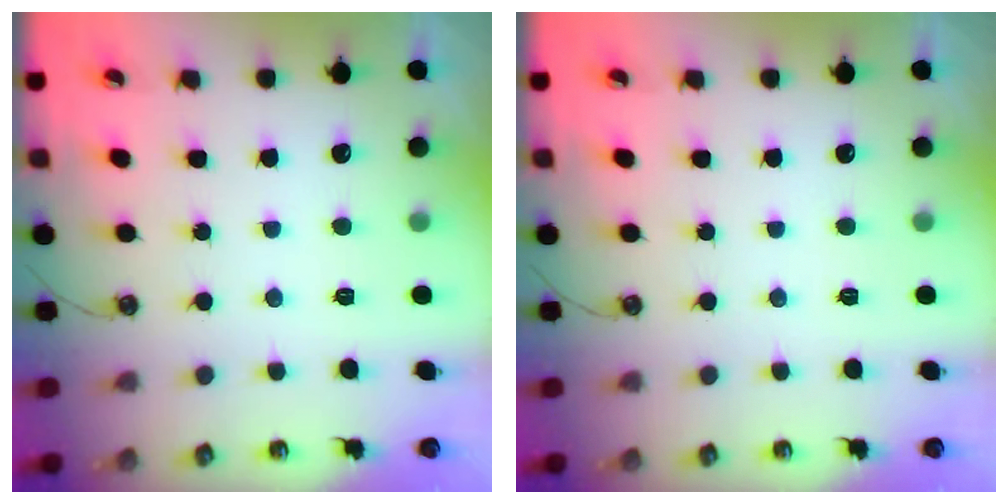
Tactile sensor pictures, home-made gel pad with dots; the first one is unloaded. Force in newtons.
{"total": 0.0}